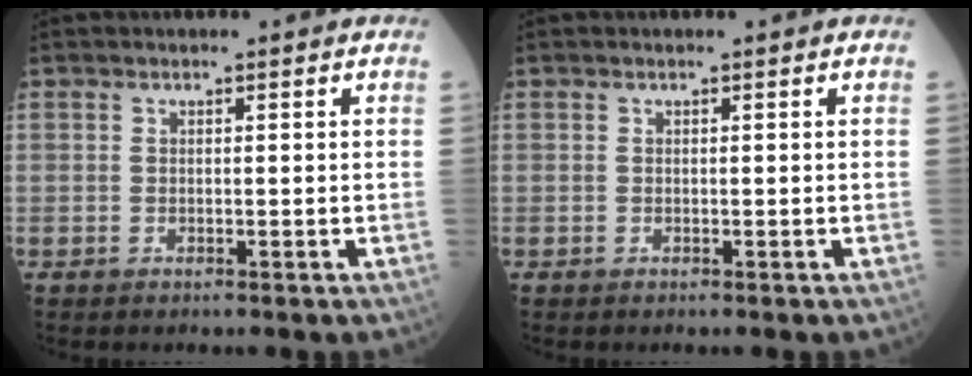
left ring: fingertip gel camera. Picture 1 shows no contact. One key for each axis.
{"total": 0.0}